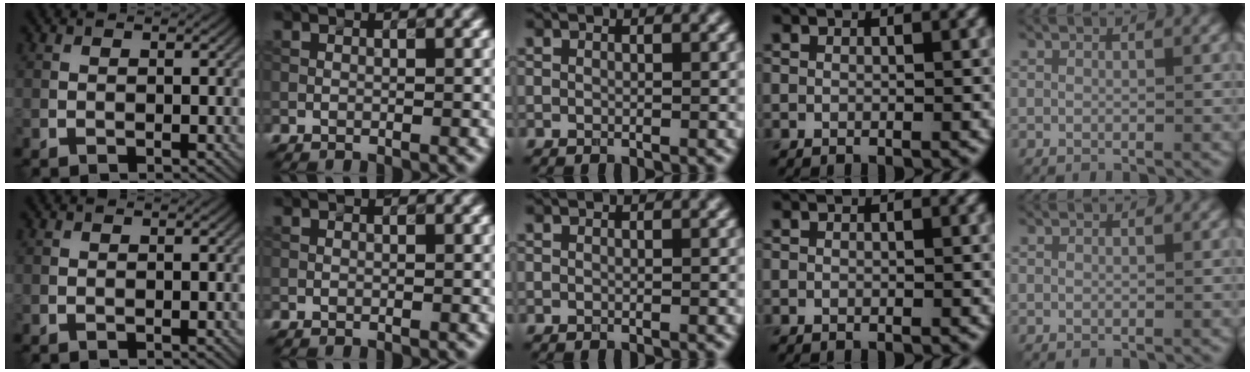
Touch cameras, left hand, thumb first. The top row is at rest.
{"little": {"total": 0.6, "force": [0.6, 0.1, 0.1], "torque": [-0.004, -0.002, 0.007]}}